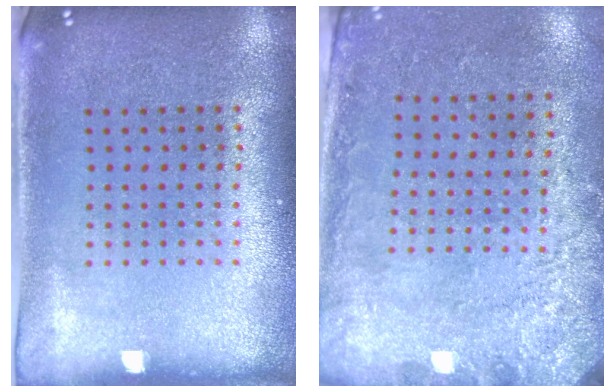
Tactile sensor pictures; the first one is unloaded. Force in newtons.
{"total": 2.8, "press": 2.0, "slide": 1.9}